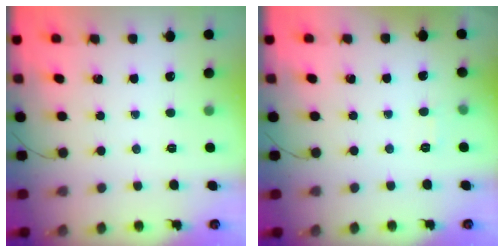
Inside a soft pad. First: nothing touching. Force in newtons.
{"total": 1.9, "press": 1.4, "slide": 1.3}